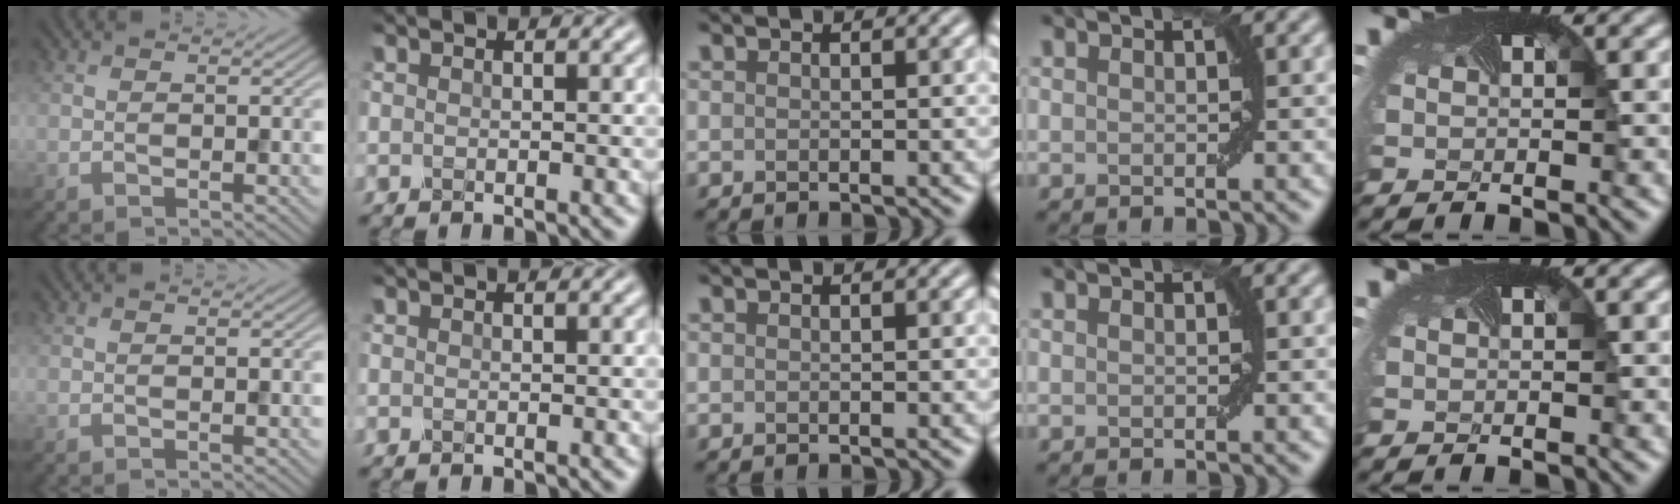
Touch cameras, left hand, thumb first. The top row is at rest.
{}